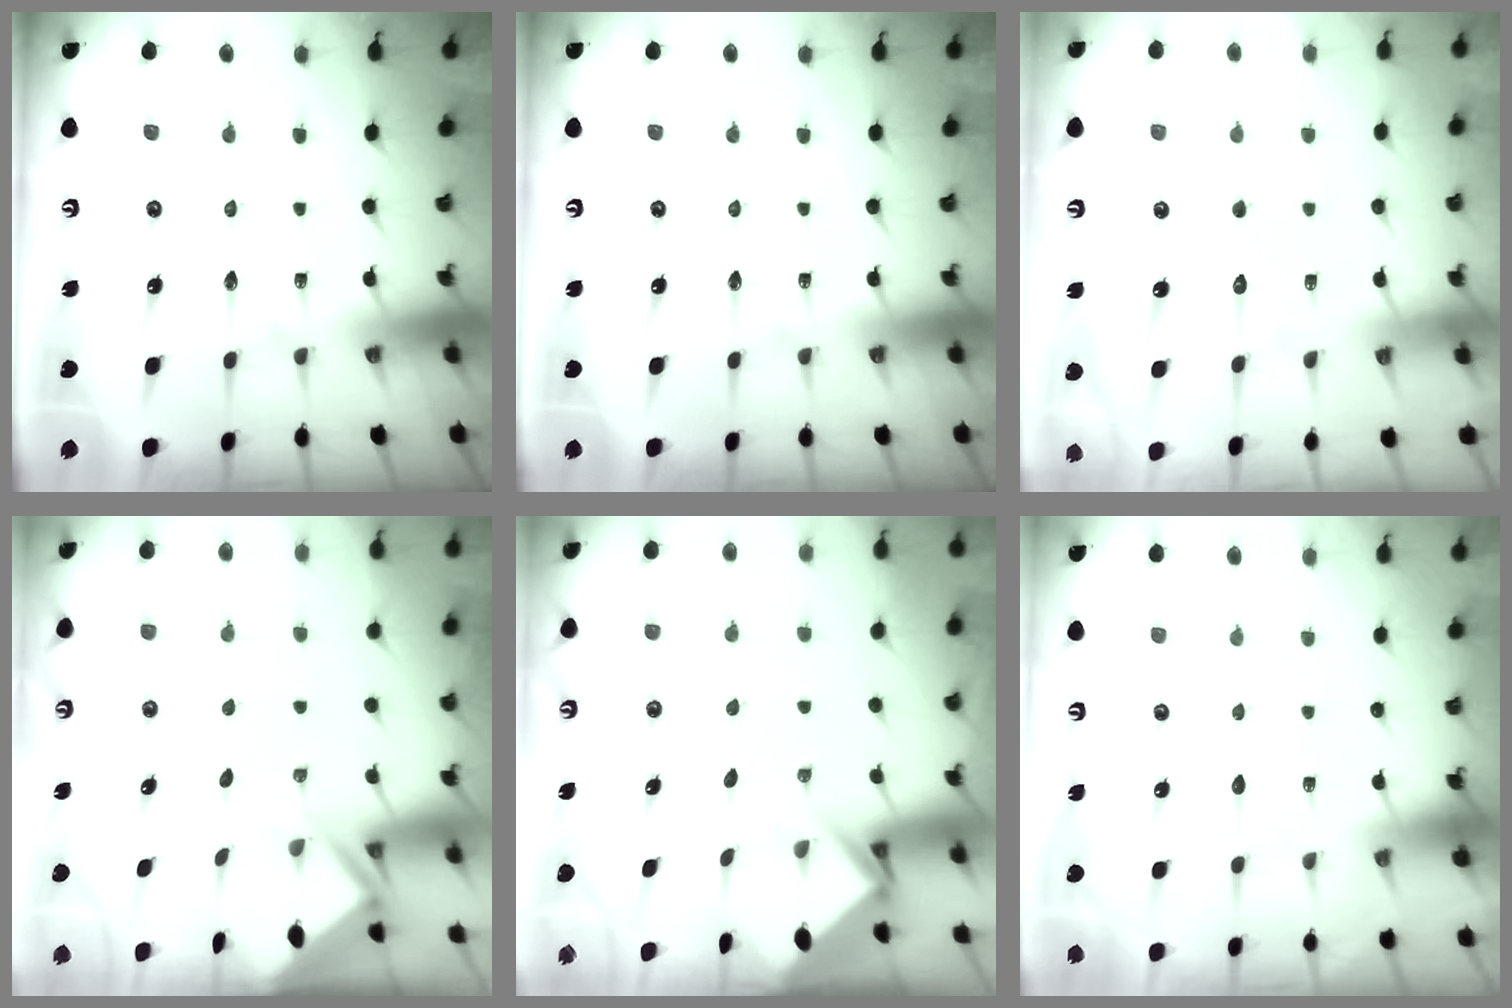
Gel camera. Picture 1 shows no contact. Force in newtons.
{"total": 0.0}
{"total": 4.4, "press": 4.4, "slide": 0.3}
{"total": 2.6, "press": 2.6, "slide": 0.1}
{"total": 3.6, "press": 3.6, "slide": 0.2}
{"total": 1.0, "press": 1.0, "slide": 0.0}